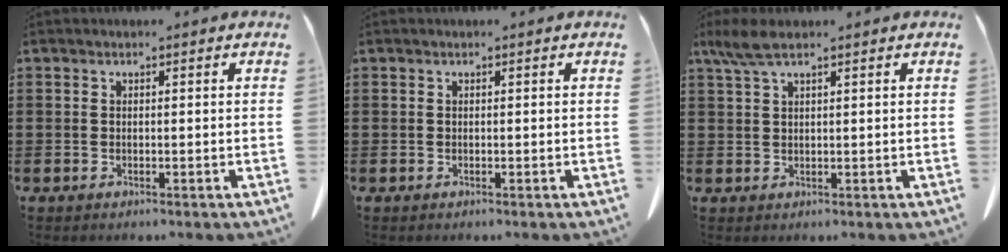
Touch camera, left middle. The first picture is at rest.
{"total": 0.0}
{"total": 3.7, "force": [2.4, 0.8, 2.8], "torque": [-0.067, -0.001, 0.041]}